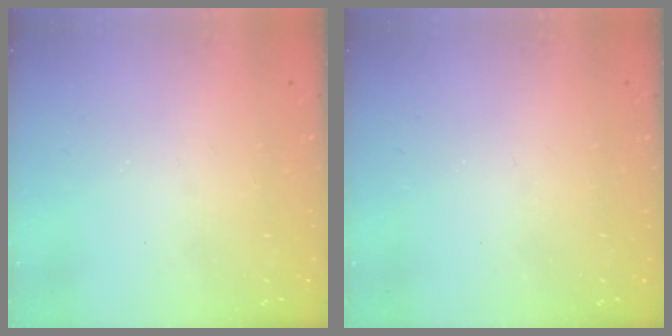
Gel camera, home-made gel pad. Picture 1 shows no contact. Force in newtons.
{"total": 0.0}